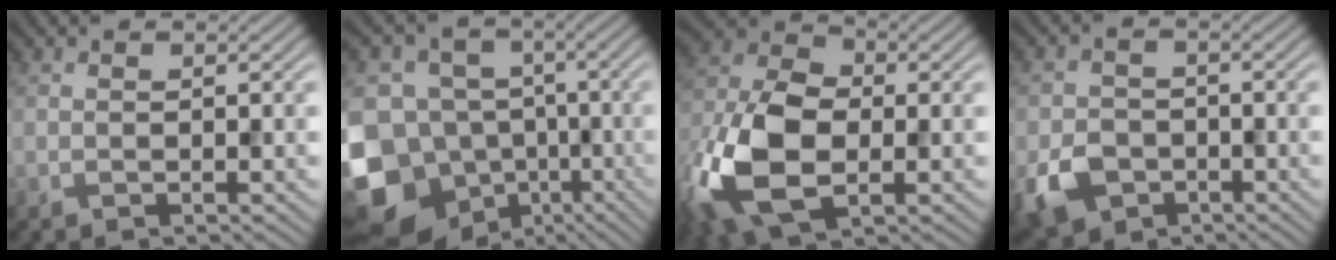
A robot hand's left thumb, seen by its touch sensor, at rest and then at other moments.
{"total": 16.6, "force": [-5.9, 13.4, 7.9], "torque": [-0.231, -0.013, -0.084]}
{"total": 14.7, "force": [-3.9, 9.1, 10.9], "torque": [-0.257, -0.022, -0.076]}
{"total": 6.2, "force": [-3.0, 4.6, 2.8], "torque": [-0.066, -0.014, -0.063]}